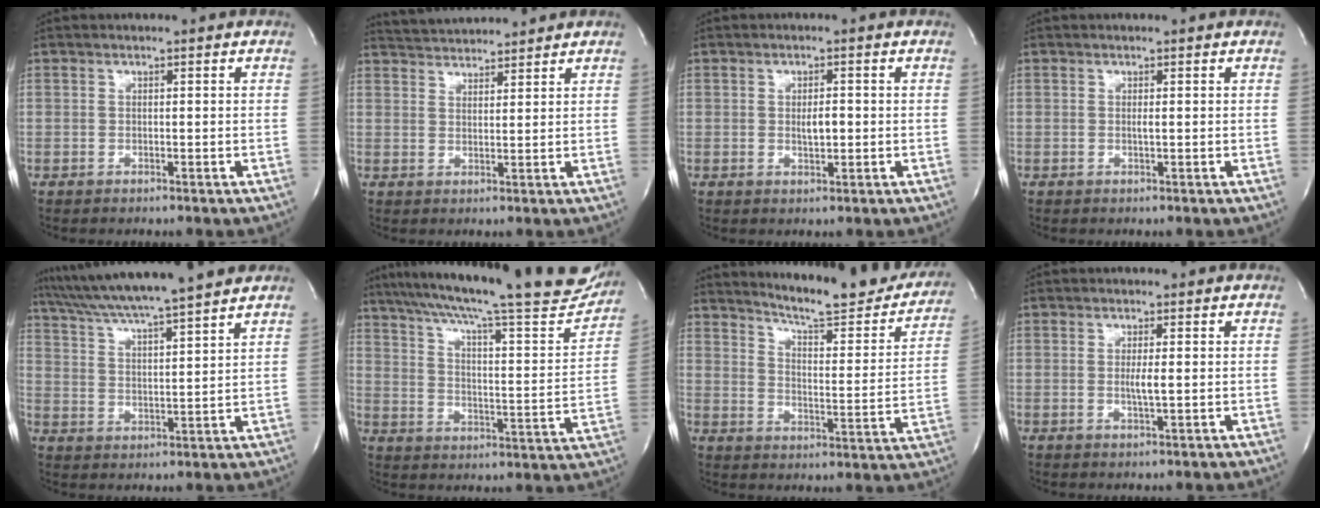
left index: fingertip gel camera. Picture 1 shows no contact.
{"total": 6.7, "force": [6.6, 0.5, 1.2], "torque": [-0.030, 0.027, 0.108]}
{"total": 2.5, "force": [0.0, 0.9, 2.3], "torque": [-0.040, 0.000, 0.002]}
{"total": 0.6, "force": [0.1, -0.1, 0.6], "torque": [-0.014, -0.002, 0.001]}
{"total": 16.4, "force": [14.5, -1.0, 7.8], "torque": [-0.140, 0.012, 0.222]}
{"total": 29.6, "force": [25.4, 3.5, 14.8], "torque": [-0.243, -0.037, 0.333]}
{"total": 21.1, "force": [19.3, 2.6, 8.3], "torque": [-0.110, -0.066, 0.242]}
{"total": 2.2, "force": [0.0, 0.0, 2.2], "torque": [-0.046, -0.004, 0.000]}